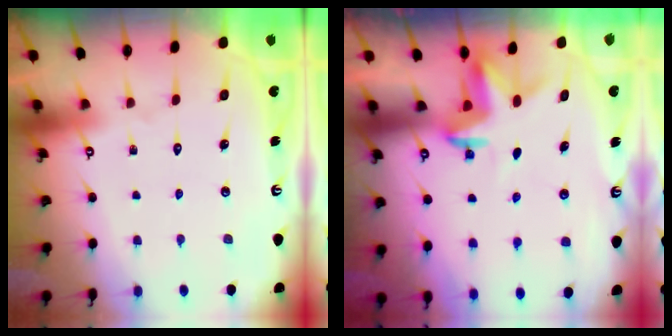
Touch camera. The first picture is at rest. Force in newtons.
{"total": 3.2, "press": 3.2, "slide": 0.3}